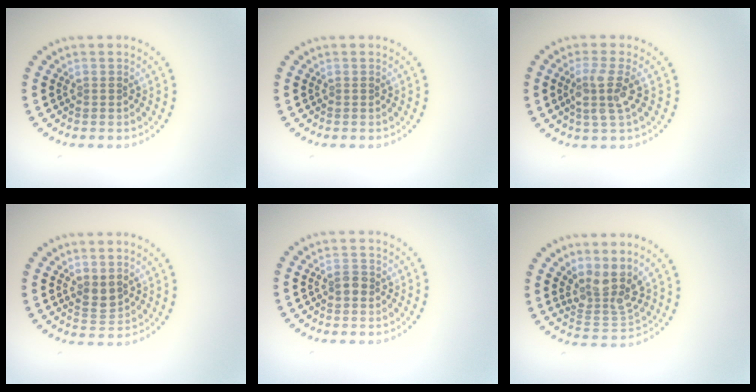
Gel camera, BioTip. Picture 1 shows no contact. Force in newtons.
{"total": 0.0}
{"total": 3.0, "press": 2.3, "slide": 1.8}
{"total": 1.7, "press": 1.6, "slide": 0.6}
{"total": 1.3, "press": 1.3, "slide": 0.3}
{"total": 3.6, "press": 2.8, "slide": 2.3}